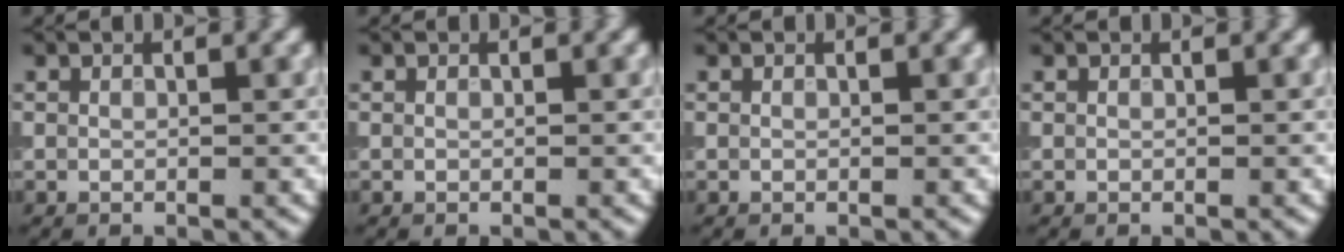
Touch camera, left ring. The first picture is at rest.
{"total": 0.0}
{"total": 0.0}
{"total": 0.0}